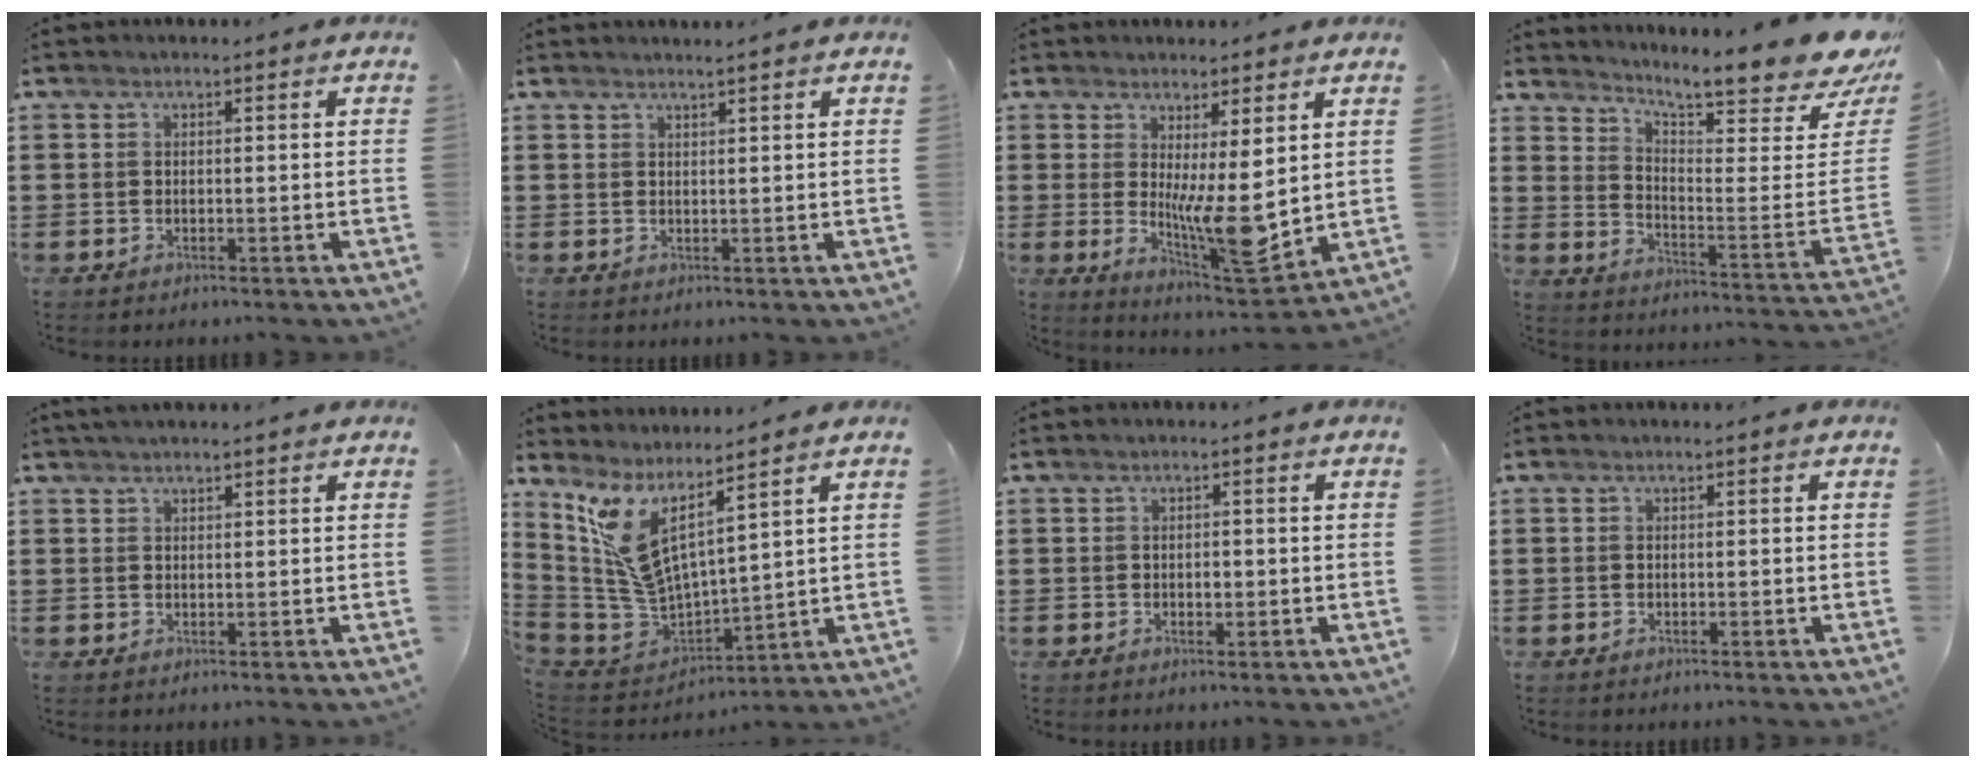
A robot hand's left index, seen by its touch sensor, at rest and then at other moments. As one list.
[{"total": 1.1, "force": [1.0, -0.4, 0.1], "torque": [-0.002, -0.003, 0.020]}, {"total": 8.6, "force": [0.9, 1.8, 8.4], "torque": [-0.147, -0.038, 0.015]}, {"total": 10.2, "force": [8.8, 0.1, 5.1], "torque": [-0.103, -0.079, 0.142]}, {"total": 1.4, "force": [1.4, 0.2, 0.3], "torque": [-0.008, 0.002, 0.026]}, {"total": 8.2, "force": [4.1, 2.7, 6.6], "torque": [-0.177, -0.061, 0.066]}, {"total": 1.1, "force": [0.0, 0.7, 0.8], "torque": [-0.018, 0.004, 0.000]}, {"total": 0.0}]